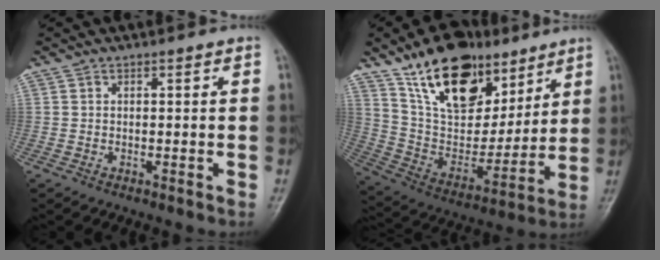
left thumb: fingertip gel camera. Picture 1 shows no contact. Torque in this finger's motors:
{"motor_torque": [1.55, 1.57, 1.44, -1.33, 0.45]}